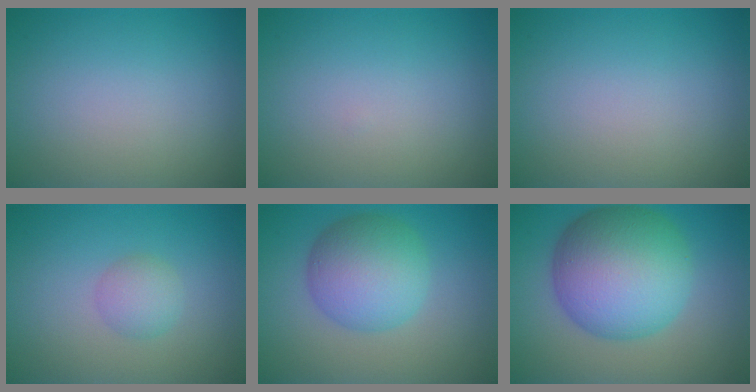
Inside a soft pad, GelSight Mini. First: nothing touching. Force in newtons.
{"total": 0.0}
{"total": 0.0}
{"total": 1.9, "press": 1.9, "slide": 0.0}
{"total": 6.7, "press": 6.7, "slide": 0.1}
{"total": 11.7, "press": 11.7, "slide": 0.2}